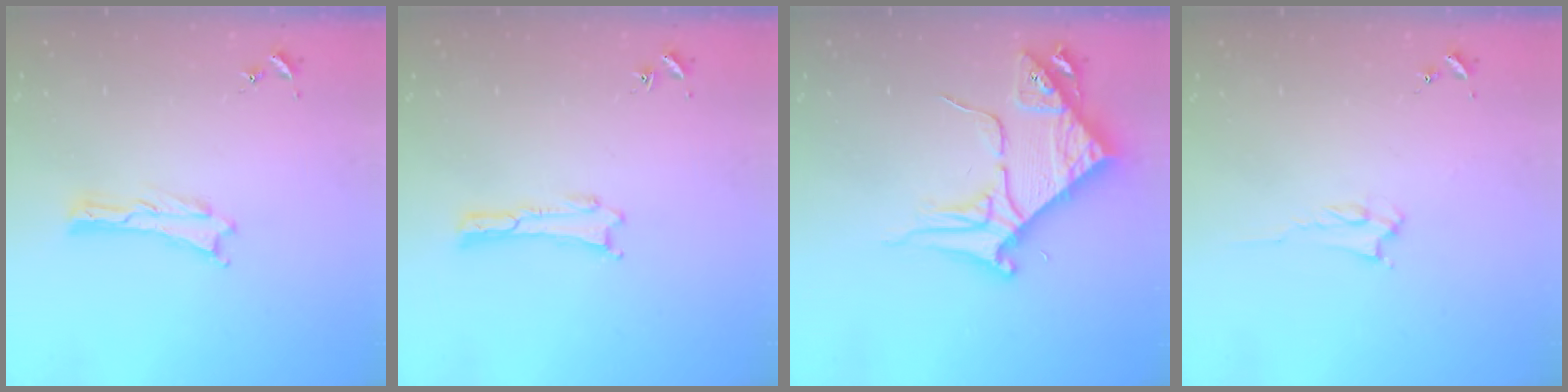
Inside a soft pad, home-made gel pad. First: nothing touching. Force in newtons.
{"total": 0.0}
{"total": 9.4, "press": 9.3, "slide": 1.1}
{"total": 2.0, "press": 1.9, "slide": 0.3}